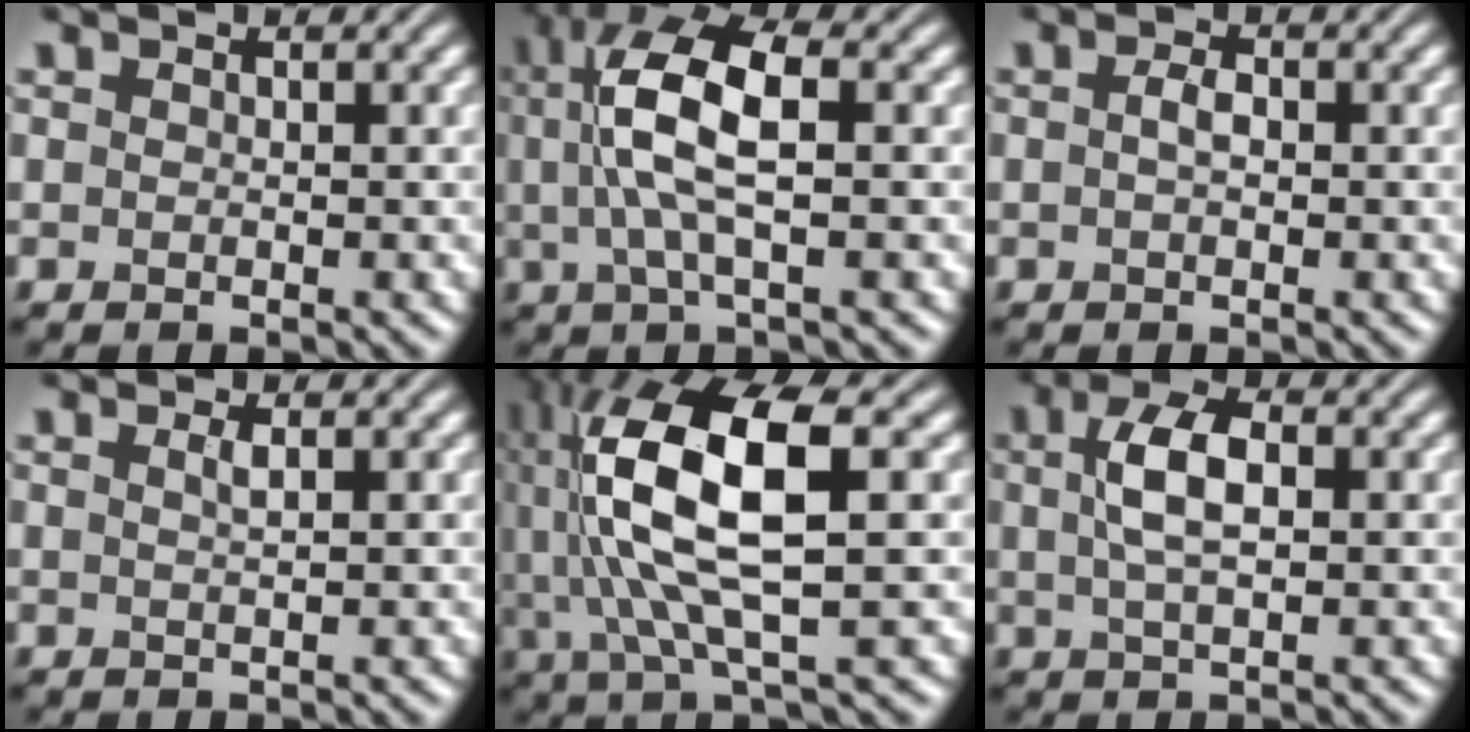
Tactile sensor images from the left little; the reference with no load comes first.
{"total": 7.8, "force": [0.9, 2.8, 7.3], "torque": [-0.153, 0.011, 0.013]}
{"total": 1.4, "force": [0.0, 0.8, 1.2], "torque": [-0.023, 0.002, -0.003]}
{"total": 1.0, "force": [0.4, 0.3, 0.9], "torque": [-0.011, 0.002, 0.005]}
{"total": 11.9, "force": [1.4, 4.0, 11.1], "torque": [-0.231, 0.002, 0.030]}
{"total": 4.3, "force": [0.8, 2.0, 3.7], "torque": [-0.077, 0.008, 0.009]}